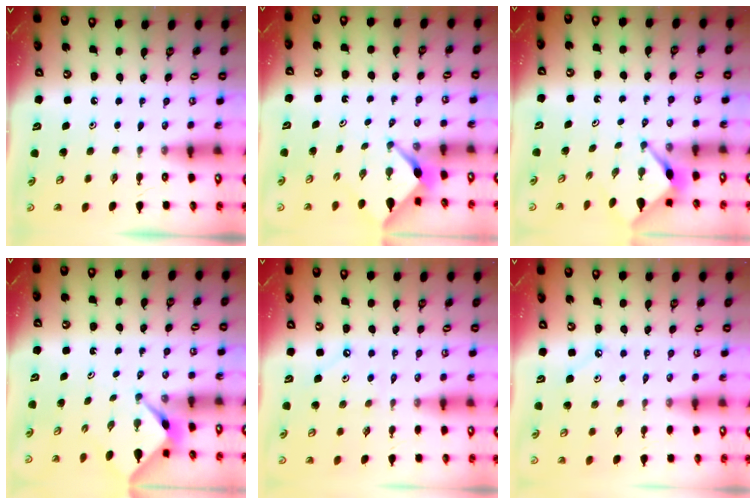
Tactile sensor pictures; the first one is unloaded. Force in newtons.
{"total": 2.4, "press": 2.4, "slide": 0.2}
{"total": 2.9, "press": 2.9, "slide": 0.3}
{"total": 2.3, "press": 2.3, "slide": 0.3}
{"total": 3.8, "press": 3.8, "slide": 0.6}
{"total": 3.0, "press": 3.0, "slide": 0.5}